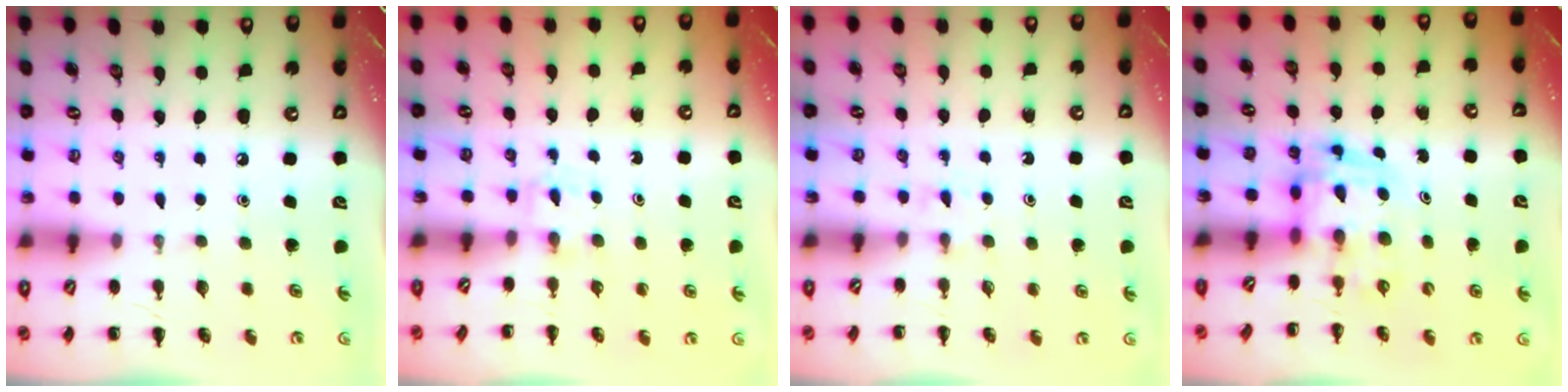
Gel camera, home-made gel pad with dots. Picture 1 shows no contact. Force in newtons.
{"total": 2.3, "press": 2.1, "slide": 1.0}
{"total": 2.4, "press": 2.0, "slide": 1.2}
{"total": 3.4, "press": 3.4, "slide": 0.6}